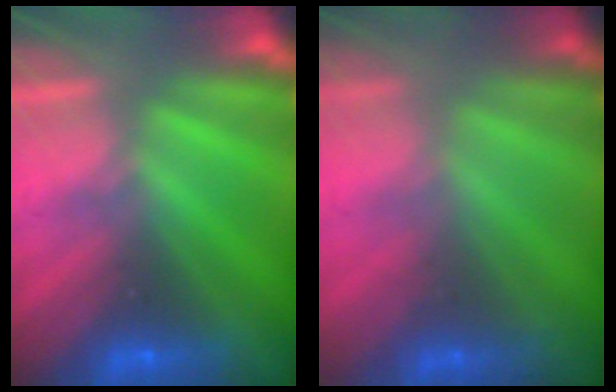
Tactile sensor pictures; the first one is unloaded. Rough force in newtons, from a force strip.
{"total": 1.6}